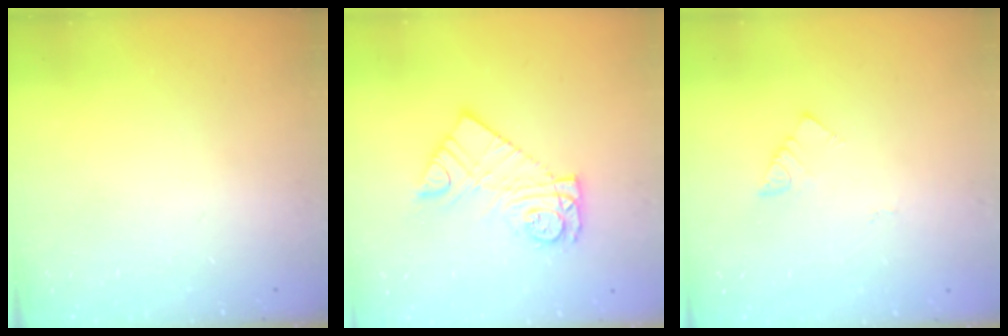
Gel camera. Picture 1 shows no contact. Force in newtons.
{"total": 11.7, "press": 11.7, "slide": 1.0}
{"total": 2.9, "press": 2.9, "slide": 0.3}